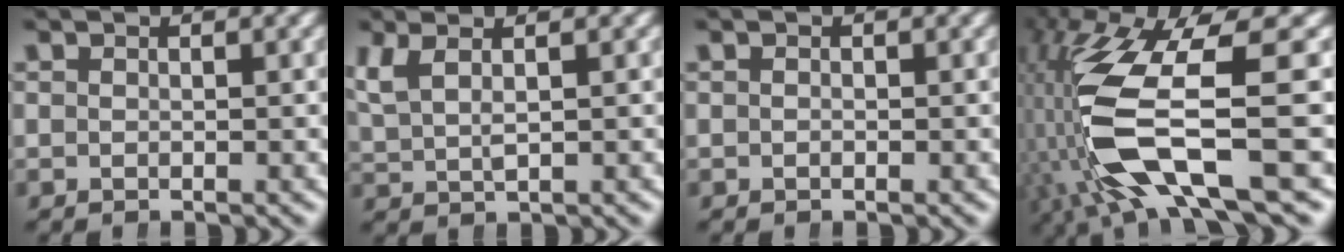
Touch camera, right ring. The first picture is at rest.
{"total": 3.2, "force": [1.4, 1.6, 2.4], "torque": [-0.062, -0.003, 0.034]}
{"total": 0.0}
{"total": 13.8, "force": [-0.9, 7.4, 11.6], "torque": [-0.262, -0.033, 0.001]}